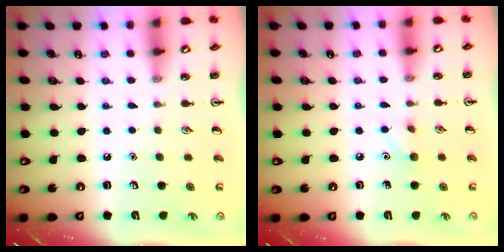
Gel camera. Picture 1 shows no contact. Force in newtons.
{"total": 5.6, "press": 5.4, "slide": 1.6}